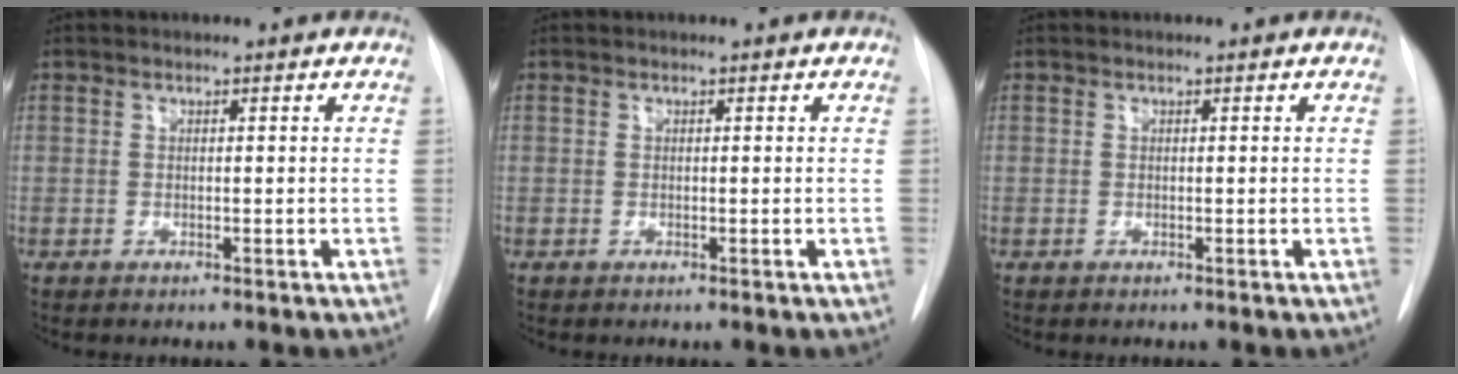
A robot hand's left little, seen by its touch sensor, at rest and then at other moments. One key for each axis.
{"total": 0.0}
{"total": 0.0}